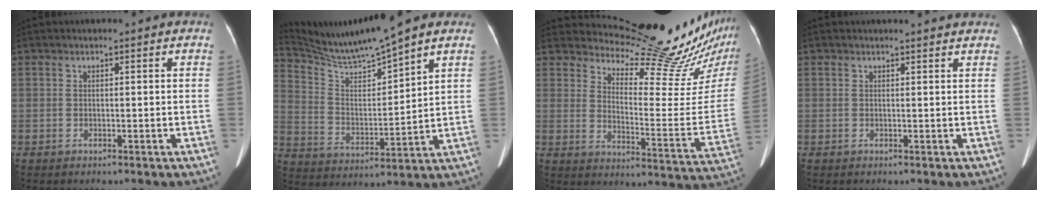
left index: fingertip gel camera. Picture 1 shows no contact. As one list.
[{"total": 10.6, "force": [9.9, -1.8, 3.3], "torque": [-0.076, -0.002, 0.199]}, {"total": 20.4, "force": [19.5, 1.1, 5.8], "torque": [-0.083, -0.120, 0.241]}, {"total": 3.0, "force": [2.9, 0.4, 0.5], "torque": [-0.013, 0.008, 0.025]}]